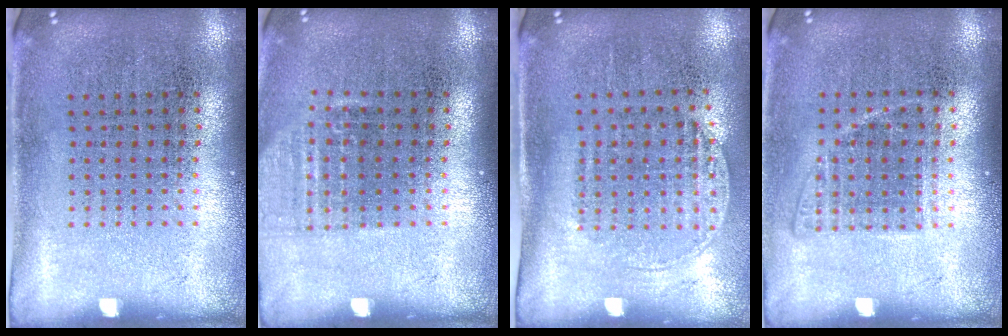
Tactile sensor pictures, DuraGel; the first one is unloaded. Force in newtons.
{"total": 1.0, "press": 0.9, "slide": 0.4}
{"total": 1.4, "press": 1.2, "slide": 0.7}
{"total": 1.0, "press": 0.9, "slide": 0.4}